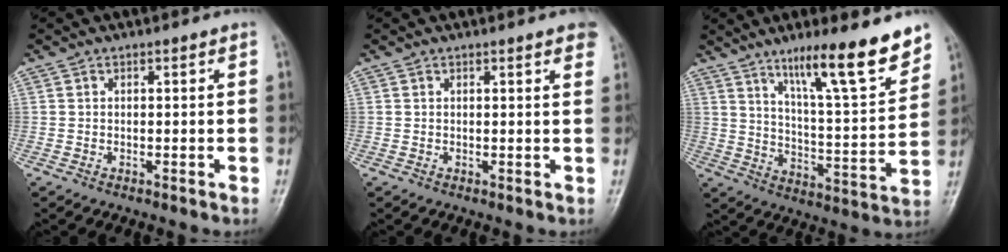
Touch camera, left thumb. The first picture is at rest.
{"total": 3.1, "force": [2.1, 0.6, 2.2], "torque": [-0.018, 0.000, 0.019]}
{"total": 16.7, "force": [11.4, 2.6, 11.9], "torque": [-0.163, -0.070, 0.188]}